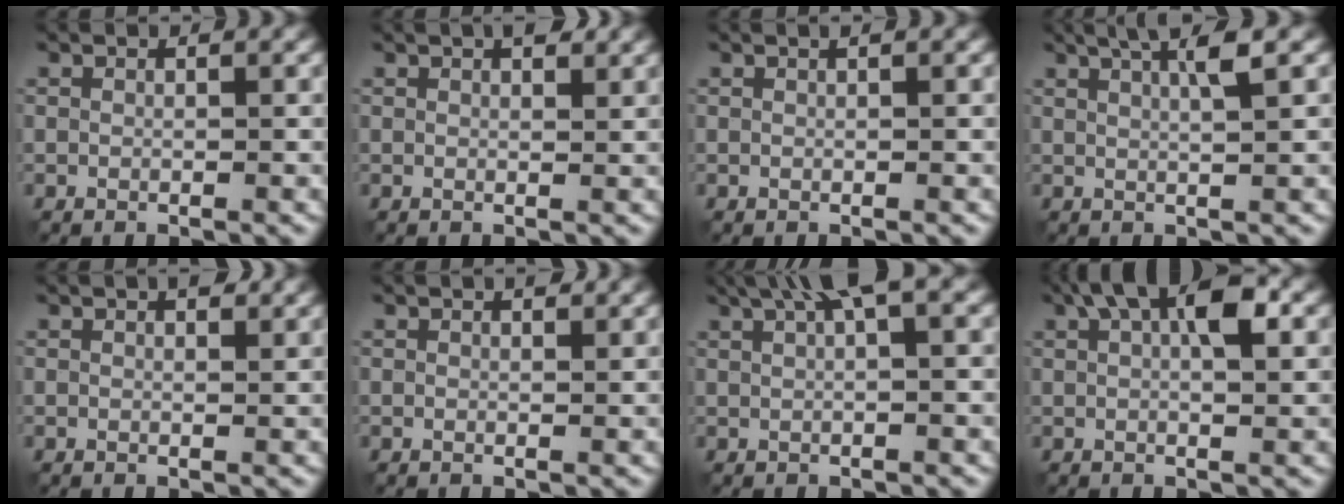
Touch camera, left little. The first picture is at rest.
{"total": 1.9, "force": [1.2, 0.6, 1.3], "torque": [-0.014, 0.001, 0.020]}
{"total": 0.6, "force": [0.3, 0.1, 0.5], "torque": [-0.007, 0.004, 0.003]}
{"total": 3.5, "force": [1.6, 0.5, 3.1], "torque": [-0.038, 0.008, 0.020]}
{"total": 1.5, "force": [1.0, 0.5, 1.0], "torque": [-0.012, 0.001, 0.017]}
{"total": 0.9, "force": [0.7, 0.2, 0.6], "torque": [-0.008, 0.001, 0.011]}
{"total": 4.4, "force": [2.1, 0.7, 3.8], "torque": [-0.065, 0.016, 0.035]}
{"total": 6.1, "force": [2.2, 2.2, 5.3], "torque": [-0.083, 0.013, 0.030]}